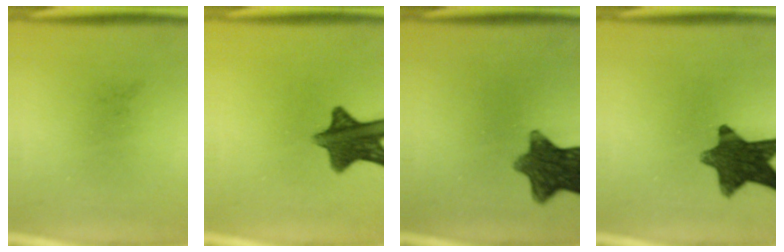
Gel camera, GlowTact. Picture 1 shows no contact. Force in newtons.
{"total": 10.5}
{"total": 10.2}
{"total": 11.5}